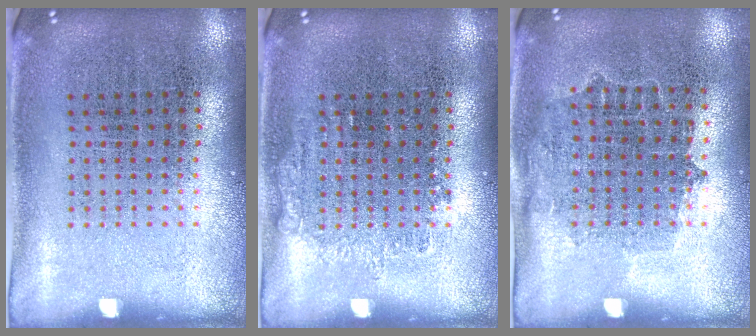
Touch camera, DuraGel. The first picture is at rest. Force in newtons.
{"total": 0.8, "press": 0.7, "slide": 0.2}
{"total": 0.8, "press": 0.8, "slide": 0.3}